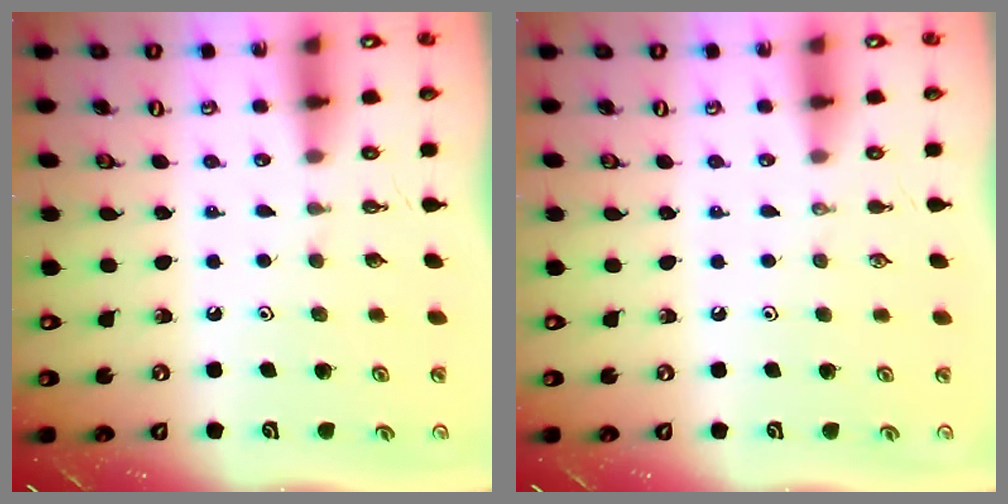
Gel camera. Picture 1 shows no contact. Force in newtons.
{"total": 0.0}